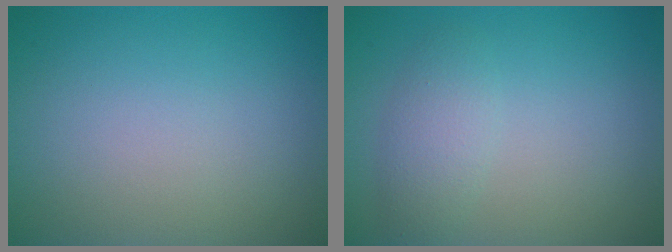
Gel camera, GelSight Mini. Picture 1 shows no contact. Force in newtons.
{"total": 2.2, "press": 2.2, "slide": 0.2}